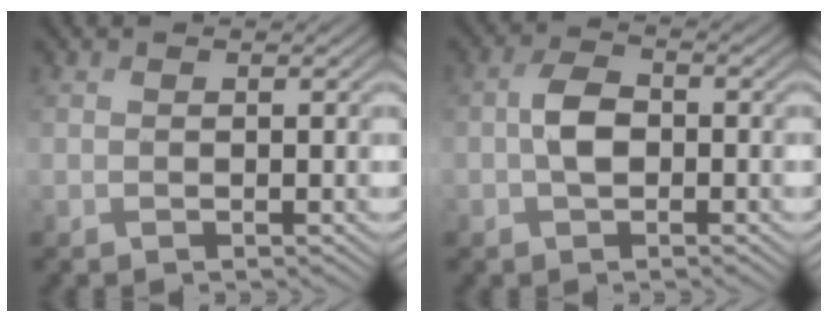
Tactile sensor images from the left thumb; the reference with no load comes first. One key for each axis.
{"total": 3.6, "fx": -0.7, "fy": 2.2, "fz": 2.8, "tx": -0.056, "ty": 0.007, "tz": -0.017}